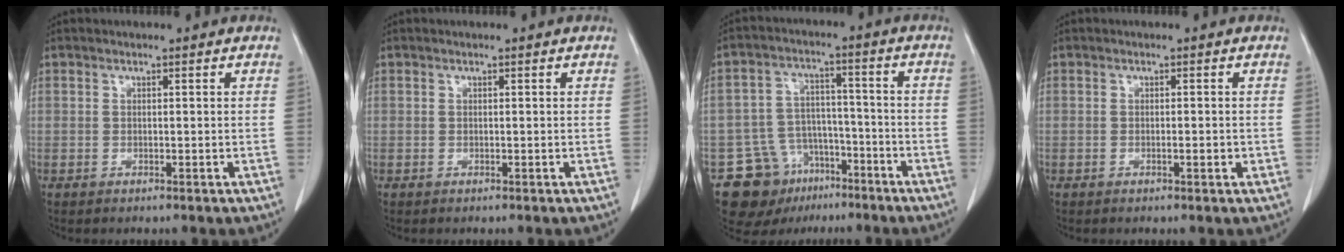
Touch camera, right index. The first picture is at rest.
{"total": 0.0}
{"total": 11.3, "force": [-7.1, 8.1, 3.4], "torque": [-0.058, 0.039, -0.108]}
{"total": 1.0, "force": [-0.2, 0.3, 1.0], "torque": [-0.018, 0.001, -0.002]}